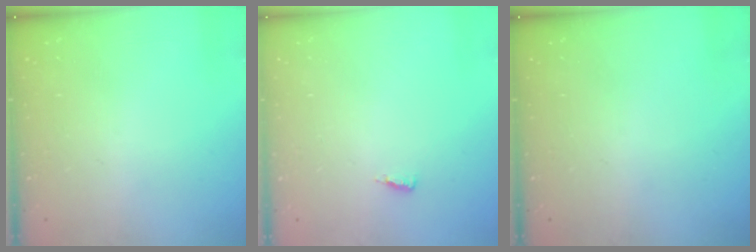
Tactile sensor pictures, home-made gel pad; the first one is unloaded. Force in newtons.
{"total": 3.7, "press": 3.7, "slide": 0.5}
{"total": 0.0}